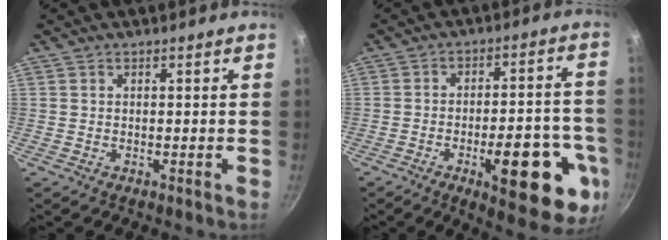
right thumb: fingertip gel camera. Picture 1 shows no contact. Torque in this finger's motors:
{"motor_torque": [2.11, 1.66, 1.81, -0.58, 0.41]}